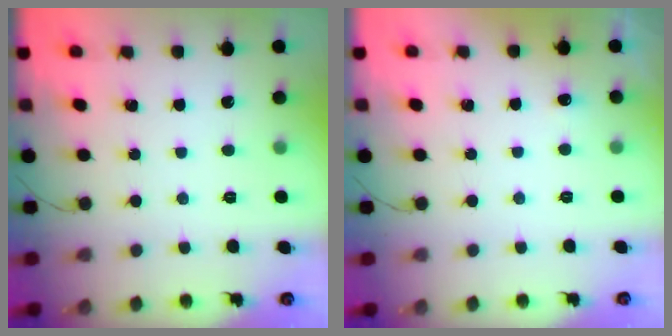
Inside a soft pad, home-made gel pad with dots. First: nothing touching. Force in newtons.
{"total": 2.8, "press": 2.6, "slide": 1.1}